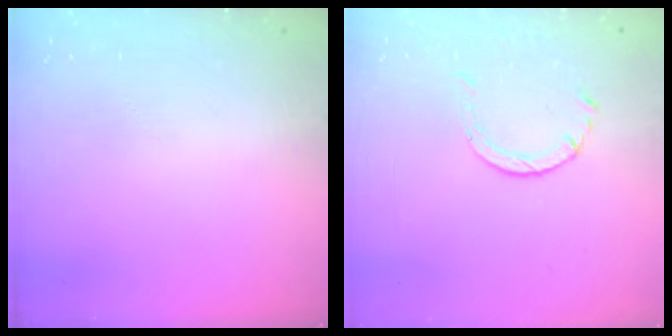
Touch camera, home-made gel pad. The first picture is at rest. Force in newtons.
{"total": 3.0, "press": 2.9, "slide": 0.3}